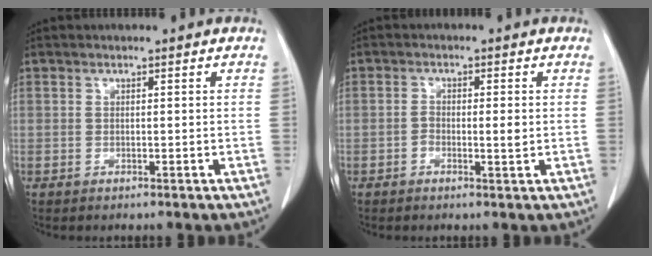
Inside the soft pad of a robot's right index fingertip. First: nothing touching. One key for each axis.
{"total": 2.4, "fx": -0.4, "fy": 0.8, "fz": 2.3, "tx": -0.038, "ty": 0.002, "tz": -0.006}